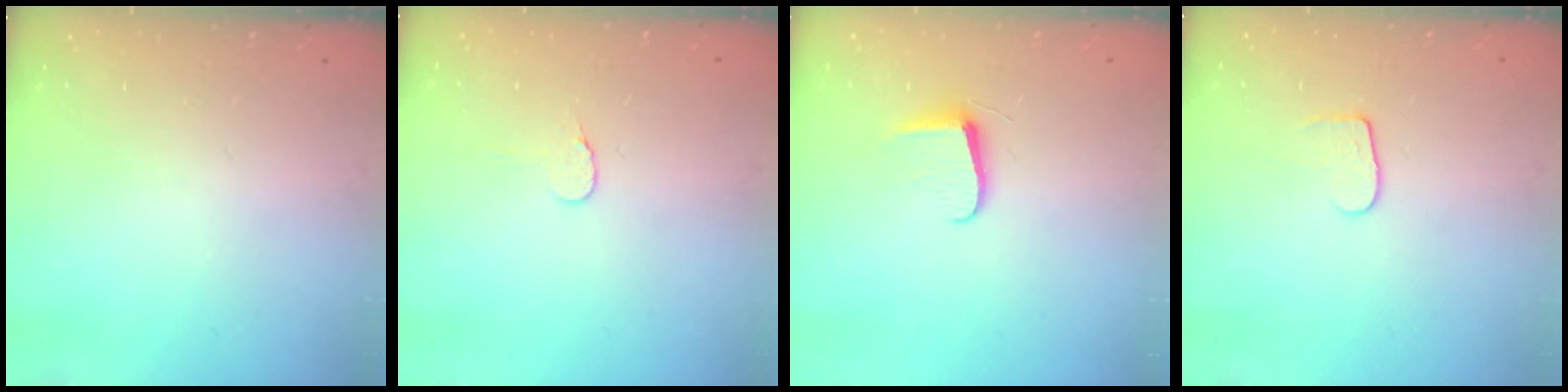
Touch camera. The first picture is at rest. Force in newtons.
{"total": 4.5, "press": 4.5, "slide": 0.4}
{"total": 6.2, "press": 6.2, "slide": 0.7}
{"total": 5.8, "press": 5.8, "slide": 0.6}